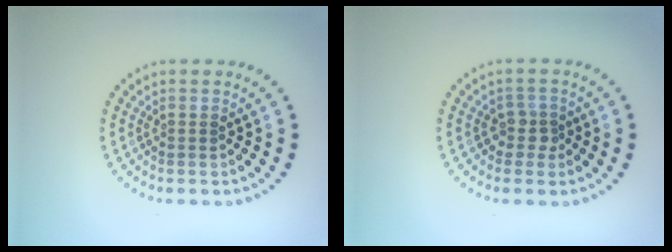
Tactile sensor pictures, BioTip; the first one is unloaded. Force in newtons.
{"total": 1.6, "press": 1.4, "slide": 0.9}